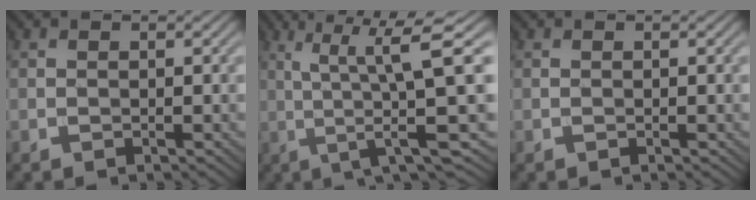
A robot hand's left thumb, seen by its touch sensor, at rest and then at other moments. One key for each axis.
{"total": 9.9, "fx": 1.0, "fy": 1.1, "fz": 9.8, "tx": -0.166, "ty": 0.013, "tz": 0.015}
{"total": 0.0}